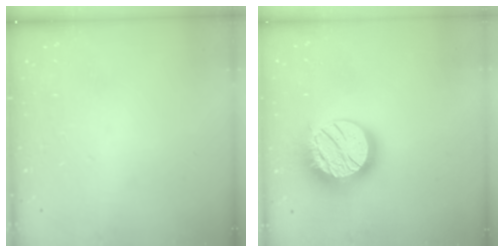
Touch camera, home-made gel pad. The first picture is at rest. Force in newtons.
{"total": 19.0, "press": 18.9, "slide": 0.9}